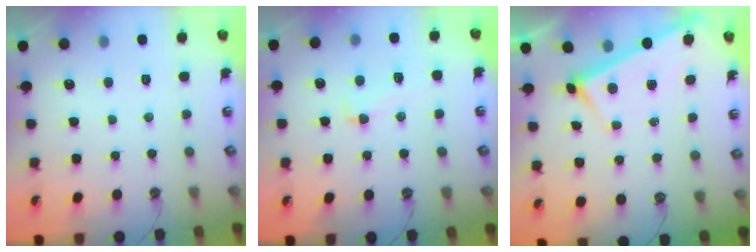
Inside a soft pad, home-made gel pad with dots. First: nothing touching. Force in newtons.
{"total": 1.5, "press": 0.7, "slide": 1.3}
{"total": 3.1, "press": 3.1, "slide": 0.2}